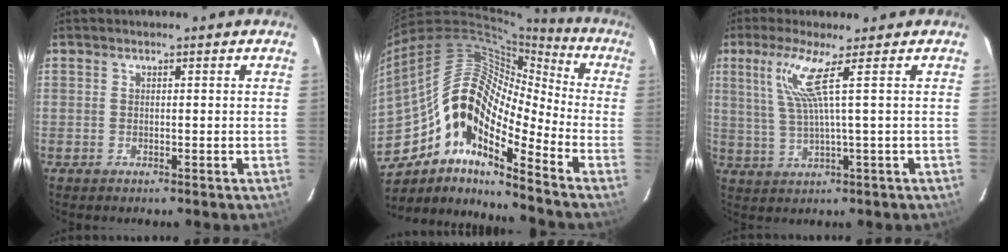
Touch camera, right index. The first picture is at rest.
{"total": 17.3, "force": [-8.9, 6.4, 13.4], "torque": [-0.215, -0.003, -0.183]}
{"total": 6.4, "force": [2.6, -1.3, 5.8], "torque": [-0.115, -0.004, 0.060]}